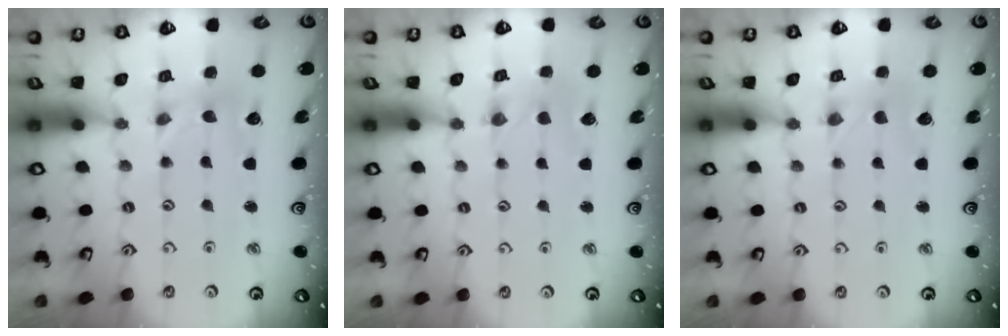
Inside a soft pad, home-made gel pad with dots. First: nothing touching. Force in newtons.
{"total": 0.0}
{"total": 0.0}